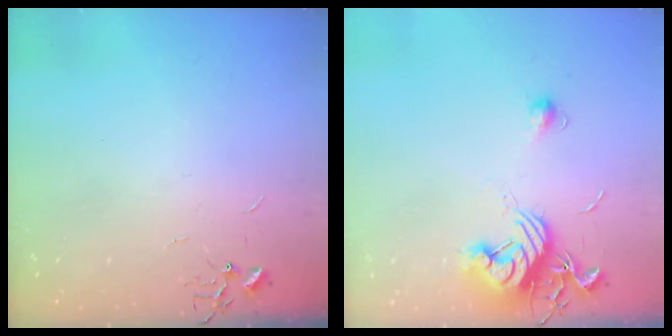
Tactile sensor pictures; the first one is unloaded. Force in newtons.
{"total": 11.7, "press": 11.6, "slide": 0.9}